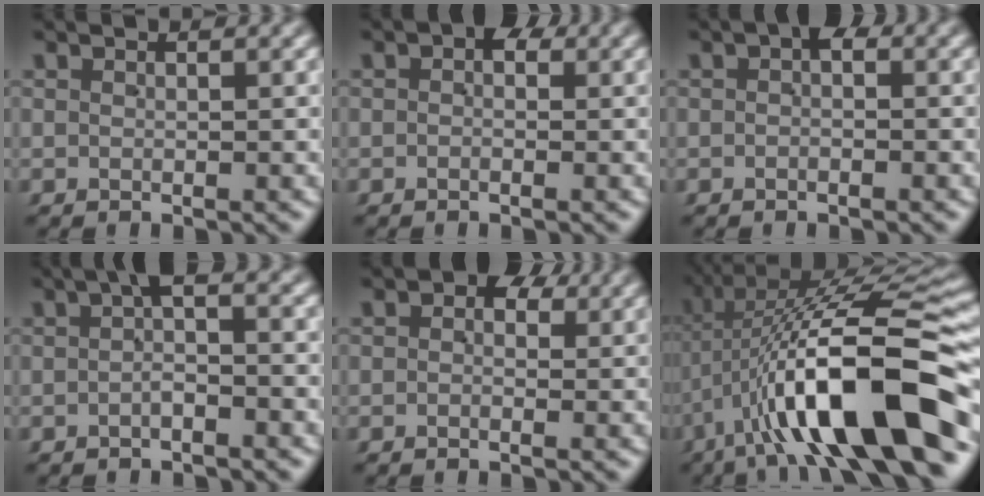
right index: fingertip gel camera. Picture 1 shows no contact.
{"total": 1.9, "force": [0.2, 1.1, 1.5], "torque": [-0.011, -0.001, -0.002]}
{"total": 1.6, "force": [0.0, 0.7, 1.4], "torque": [-0.011, -0.001, -0.002]}
{"total": 2.1, "force": [-0.3, 0.5, 2.0], "torque": [-0.029, -0.001, -0.006]}
{"total": 2.3, "force": [0.5, 1.6, 1.6], "torque": [-0.012, 0.002, 0.000]}
{"total": 13.8, "force": [-3.2, 5.1, 12.4], "torque": [-0.213, -0.012, -0.029]}